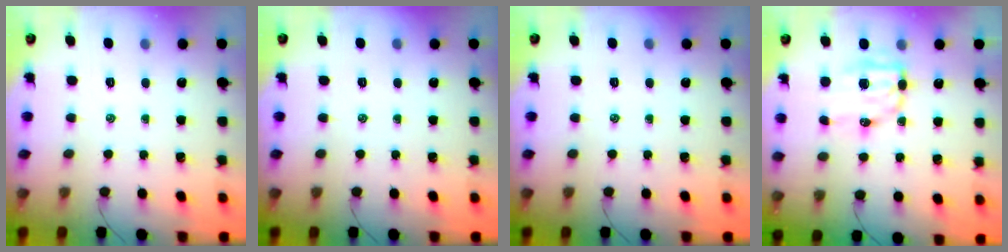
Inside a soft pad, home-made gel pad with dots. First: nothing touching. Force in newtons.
{"total": 0.0}
{"total": 0.0}
{"total": 9.6, "press": 9.4, "slide": 1.8}